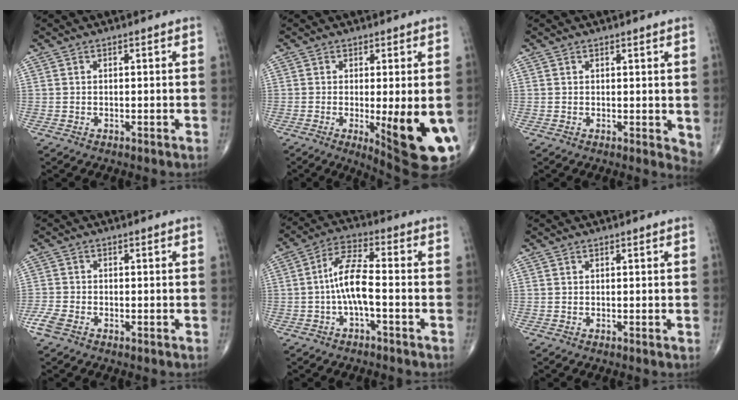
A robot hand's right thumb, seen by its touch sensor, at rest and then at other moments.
{"total": 15.0, "force": [-3.6, 3.7, 14.1], "torque": [-0.153, -0.024, -0.032]}
{"total": 2.8, "force": [1.0, 1.4, 2.2], "torque": [-0.021, -0.010, 0.015]}
{"total": 3.2, "force": [-1.9, 1.7, 2.0], "torque": [-0.058, 0.002, -0.042]}
{"total": 8.1, "force": [-1.6, 2.4, 7.6], "torque": [-0.153, 0.029, -0.036]}
{"total": 0.0}